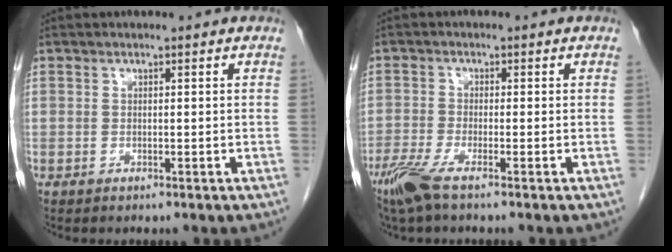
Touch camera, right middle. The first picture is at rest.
{"total": 4.5, "force": [-3.1, 0.2, 3.2], "torque": [-0.074, -0.014, -0.067]}